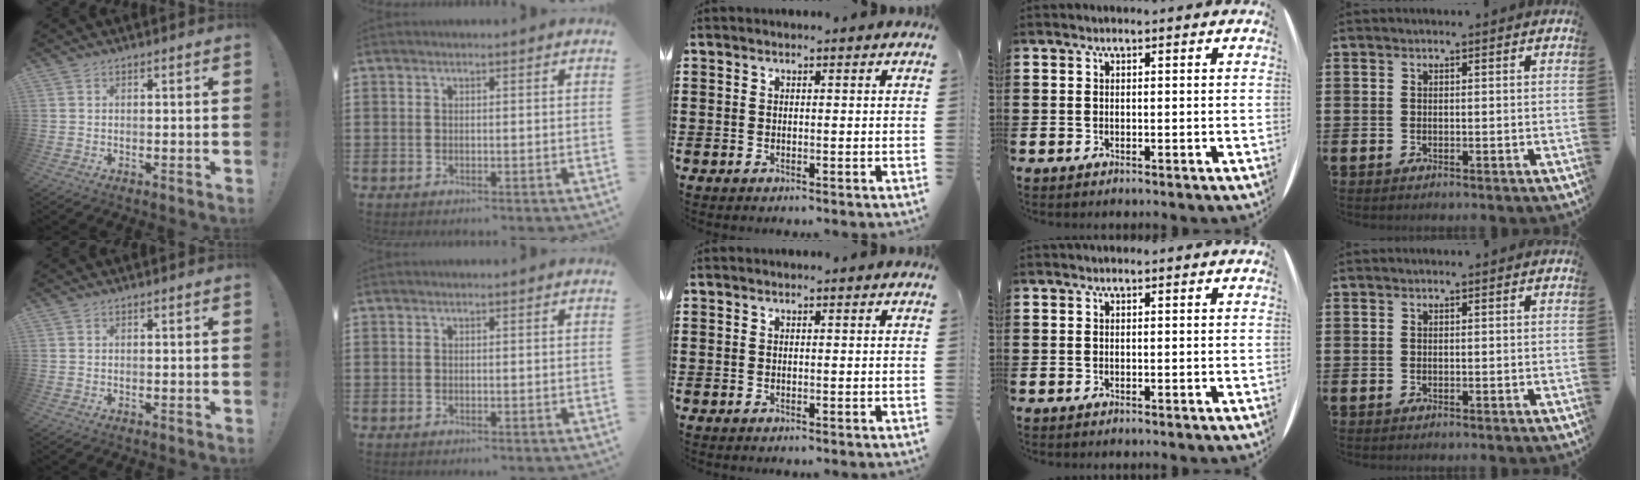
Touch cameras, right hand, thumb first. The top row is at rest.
{}